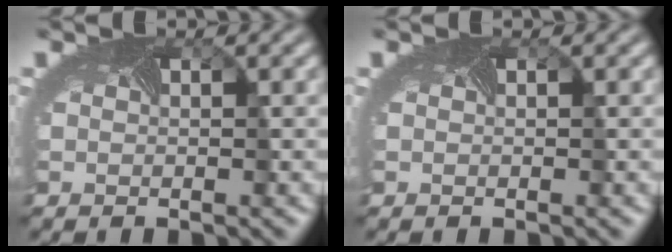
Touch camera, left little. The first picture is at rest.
{"total": 0.0}